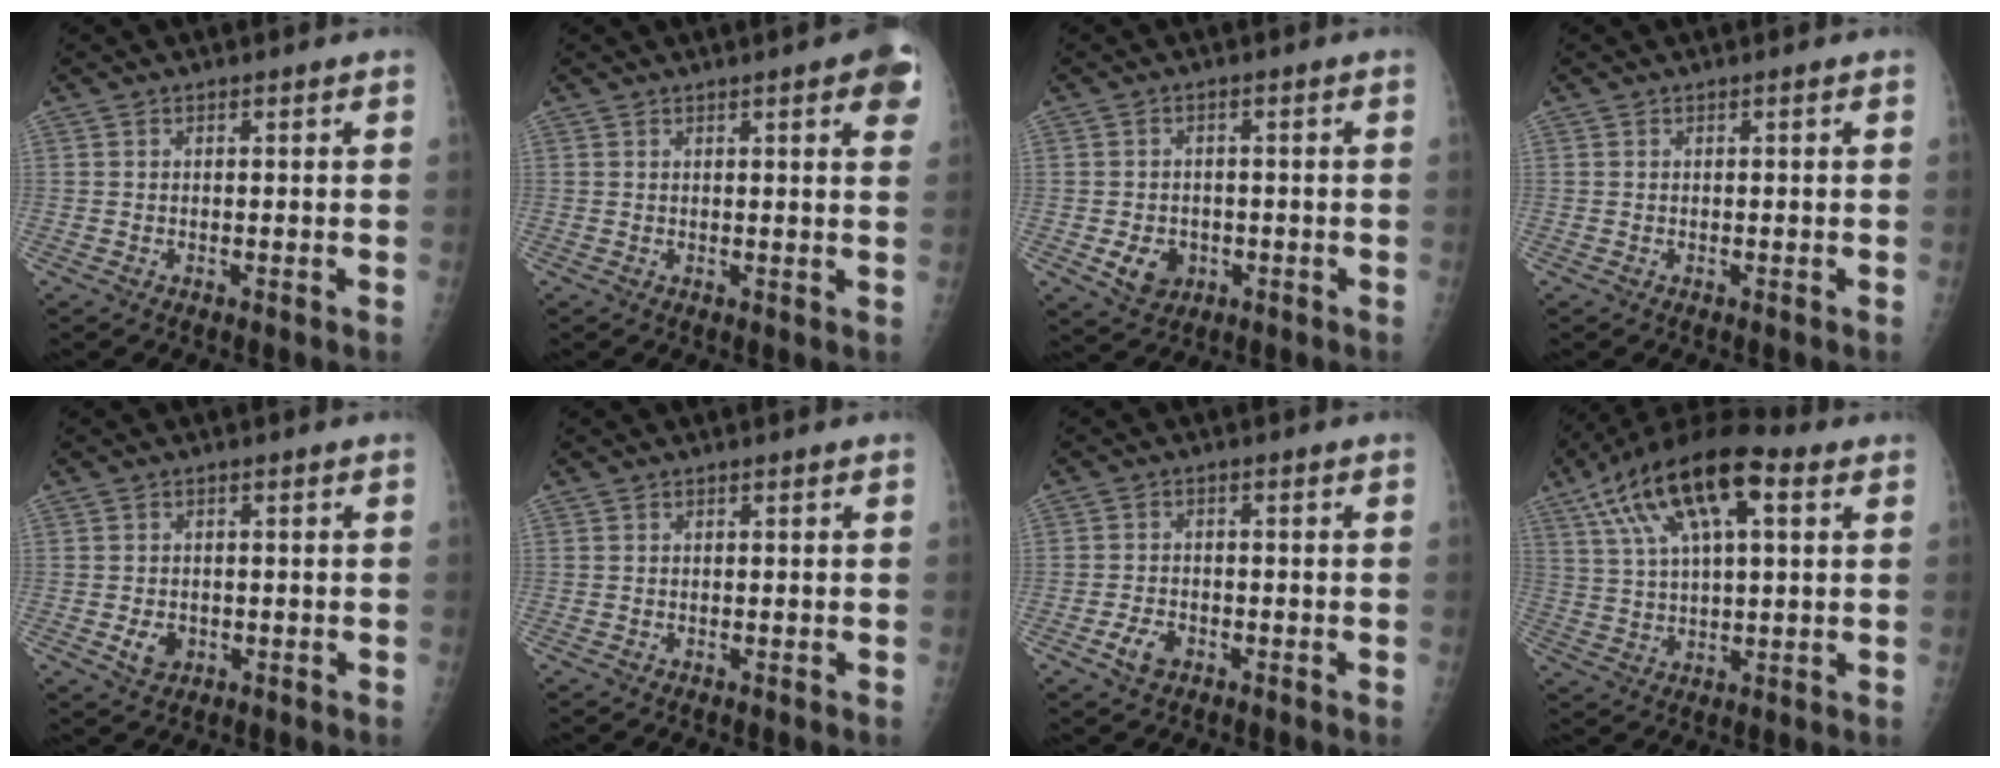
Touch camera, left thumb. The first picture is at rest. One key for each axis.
{"total": 11.3, "fx": 6.0, "fy": 1.9, "fz": 9.4, "tx": -0.092, "ty": -0.014, "tz": 0.060}
{"total": 5.4, "fx": -1.5, "fy": 4.4, "fz": 2.8, "tx": -0.029, "ty": 0.003, "tz": -0.015}
{"total": 0.0}
{"total": 3.4, "fx": -0.8, "fy": 2.7, "fz": 2.0, "tx": -0.023, "ty": 0.001, "tz": -0.006}
{"total": 0.0}
{"total": 3.8, "fx": -1.9, "fy": 2.5, "fz": 2.2, "tx": -0.035, "ty": 0.009, "tz": -0.033}
{"total": 18.3, "fx": 8.0, "fy": 7.5, "fz": 14.6, "tx": -0.261, "ty": 0.011, "tz": 0.140}